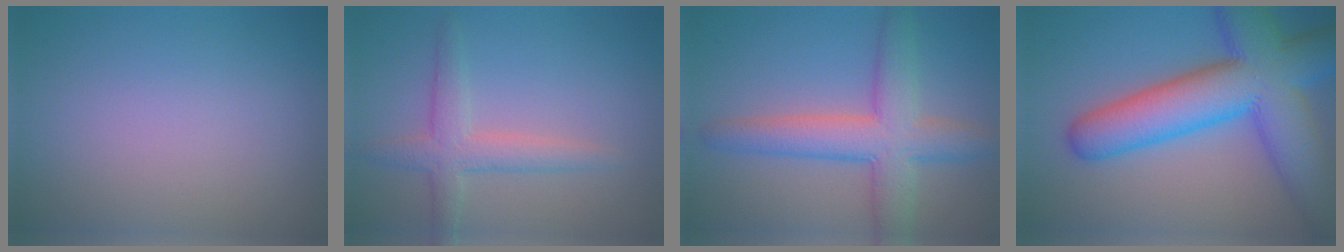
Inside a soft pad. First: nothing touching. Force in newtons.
{"total": 3.2, "press": 3.2, "slide": 0.2}
{"total": 6.5, "press": 6.5, "slide": 0.3}
{"total": 12.6, "press": 12.6, "slide": 0.6}